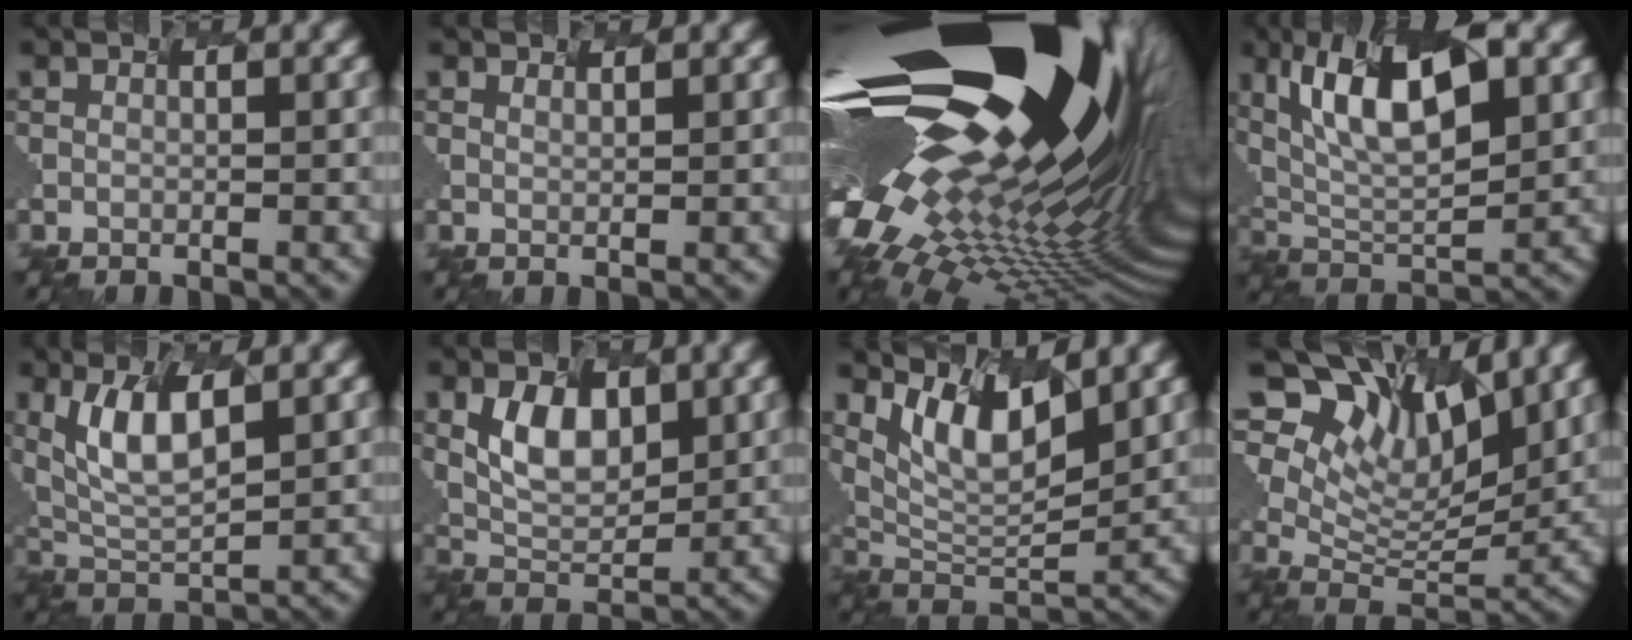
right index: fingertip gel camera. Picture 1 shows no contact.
{"total": 0.8, "force": [0.6, -0.2, -0.6], "torque": [0.002, -0.005, 0.017]}
{"total": 20.2, "force": [4.2, 8.9, 17.7], "torque": [-0.310, -0.028, 0.099]}
{"total": 8.1, "force": [3.0, 3.1, 6.9], "torque": [-0.131, 0.001, 0.064]}
{"total": 4.9, "force": [1.4, 2.0, 4.3], "torque": [-0.108, -0.007, 0.042]}
{"total": 3.8, "force": [0.9, 2.4, 2.8], "torque": [-0.066, -0.005, 0.030]}
{"total": 5.8, "force": [3.3, 2.0, 4.3], "torque": [-0.092, -0.015, 0.075]}
{"total": 8.8, "force": [5.4, 4.6, 5.1], "torque": [-0.096, -0.004, 0.110]}